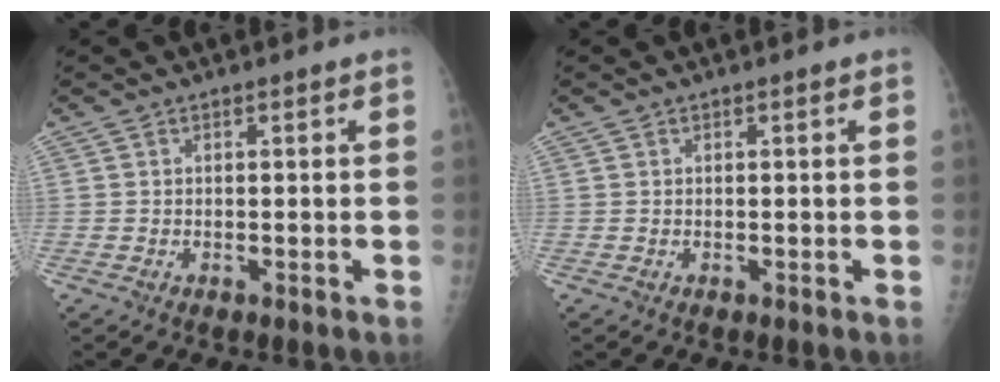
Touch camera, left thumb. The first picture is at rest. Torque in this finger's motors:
{"motor_torque": [0.01, 0.01, 0.01, -0.04, 0.00]}